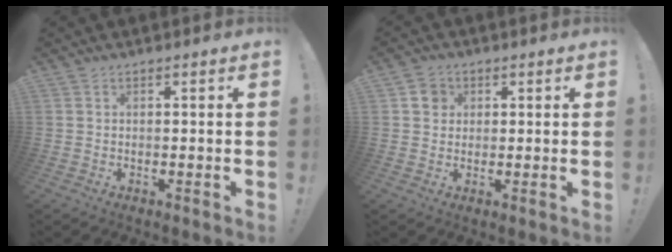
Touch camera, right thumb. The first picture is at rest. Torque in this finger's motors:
{"motor_torque": [-0.05, 0.19, 0.16, -0.08, -0.02]}